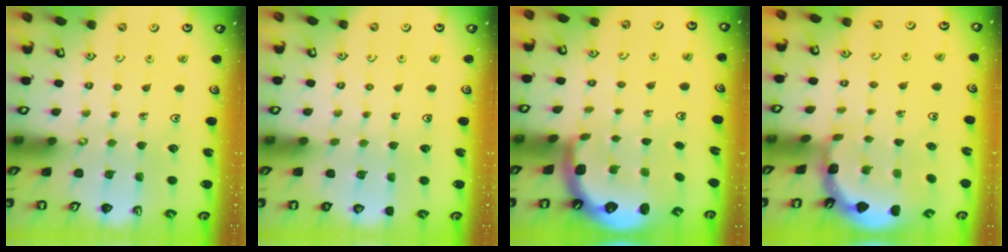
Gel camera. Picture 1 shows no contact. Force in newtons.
{"total": 0.0}
{"total": 1.4, "press": 1.3, "slide": 0.6}
{"total": 1.7, "press": 1.7, "slide": 0.1}